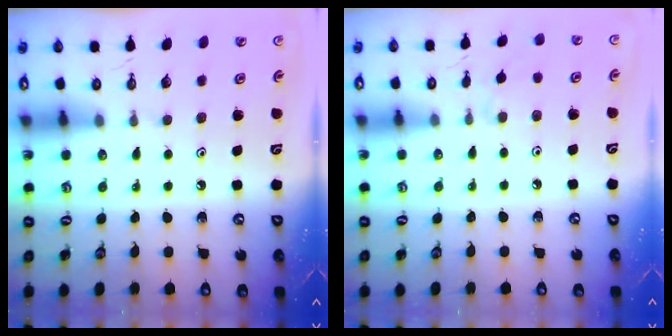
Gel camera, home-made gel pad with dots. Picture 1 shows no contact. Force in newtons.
{"total": 1.1, "press": 1.0, "slide": 0.4}